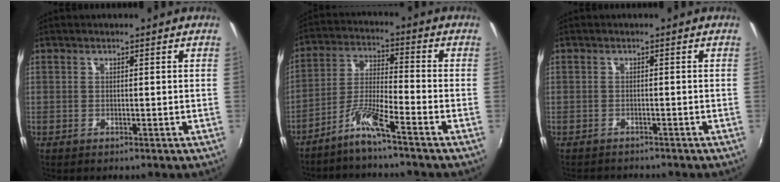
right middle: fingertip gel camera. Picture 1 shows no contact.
{"total": 6.4, "force": [-4.8, -0.7, 4.1], "torque": [-0.095, 0.009, -0.097]}
{"total": 2.8, "force": [-2.6, 0.9, 0.4], "torque": [-0.018, -0.002, -0.045]}